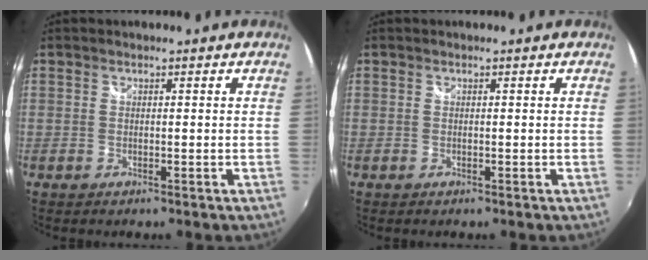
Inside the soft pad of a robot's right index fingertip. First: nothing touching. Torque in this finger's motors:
{"motor_torque": [-0.03, 0.04, 0.01, 0.00]}